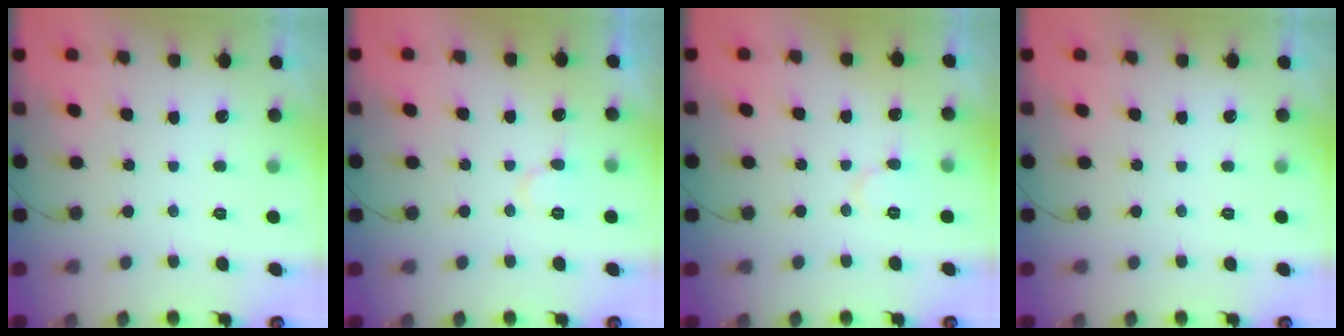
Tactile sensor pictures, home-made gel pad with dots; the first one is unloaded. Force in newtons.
{"total": 7.1, "press": 7.1, "slide": 0.6}
{"total": 6.1, "press": 6.1, "slide": 0.5}
{"total": 0.0}